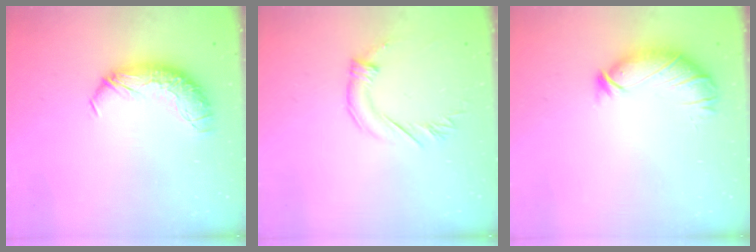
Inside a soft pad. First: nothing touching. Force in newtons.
{"total": 2.4, "press": 2.2, "slide": 1.0}
{"total": 2.9, "press": 2.8, "slide": 0.8}